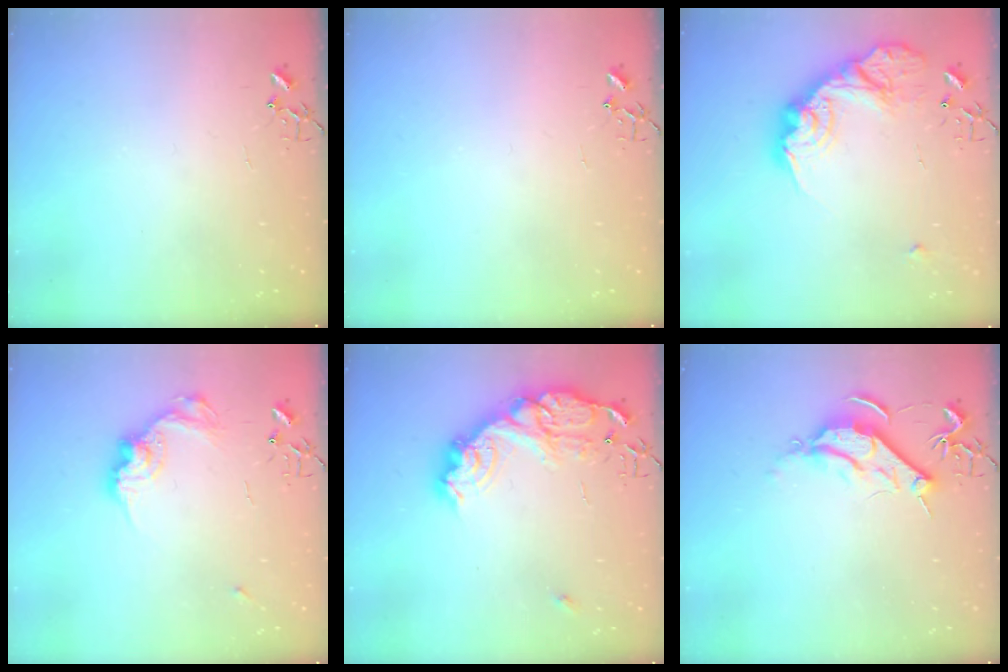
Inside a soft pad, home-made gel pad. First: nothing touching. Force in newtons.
{"total": 0.0}
{"total": 19.4, "press": 19.3, "slide": 1.5}
{"total": 13.5, "press": 13.5, "slide": 0.8}
{"total": 18.7, "press": 18.7, "slide": 1.3}
{"total": 9.1, "press": 9.0, "slide": 0.8}